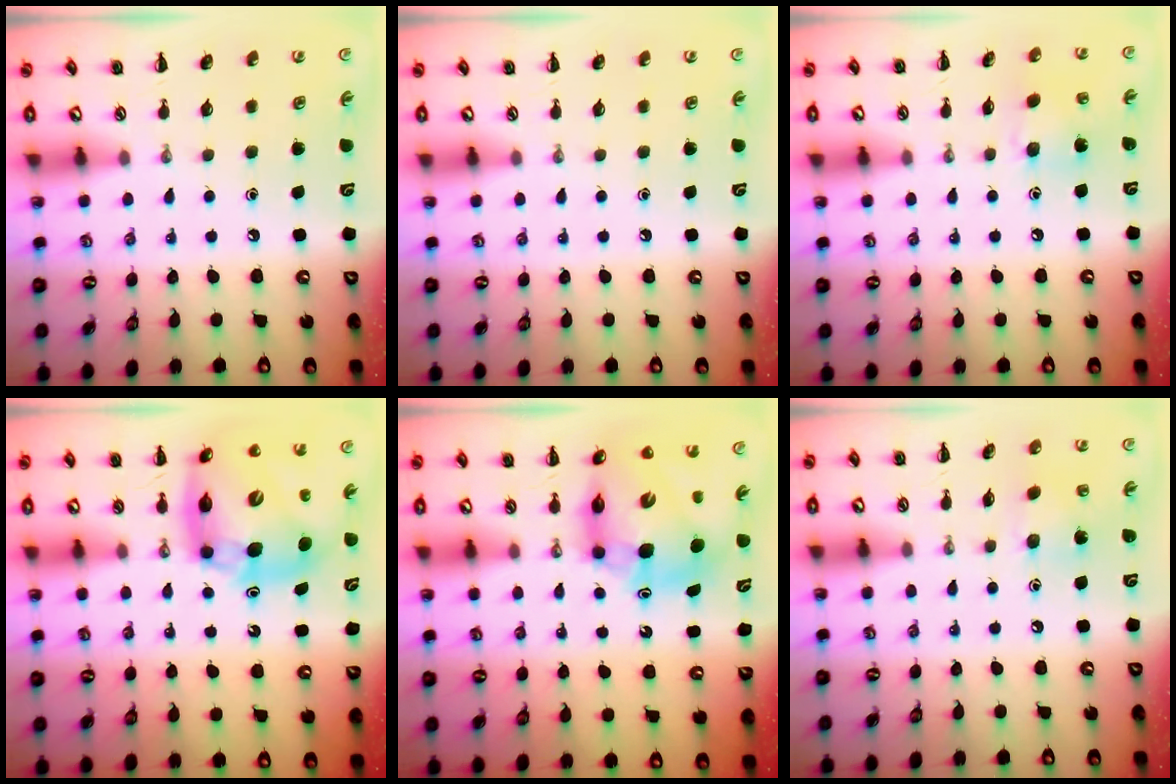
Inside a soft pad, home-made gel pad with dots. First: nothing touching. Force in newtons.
{"total": 0.0}
{"total": 6.3, "press": 6.3, "slide": 0.7}
{"total": 14.1, "press": 13.5, "slide": 4.2}
{"total": 12.6, "press": 12.0, "slide": 3.8}
{"total": 5.5, "press": 5.3, "slide": 1.3}